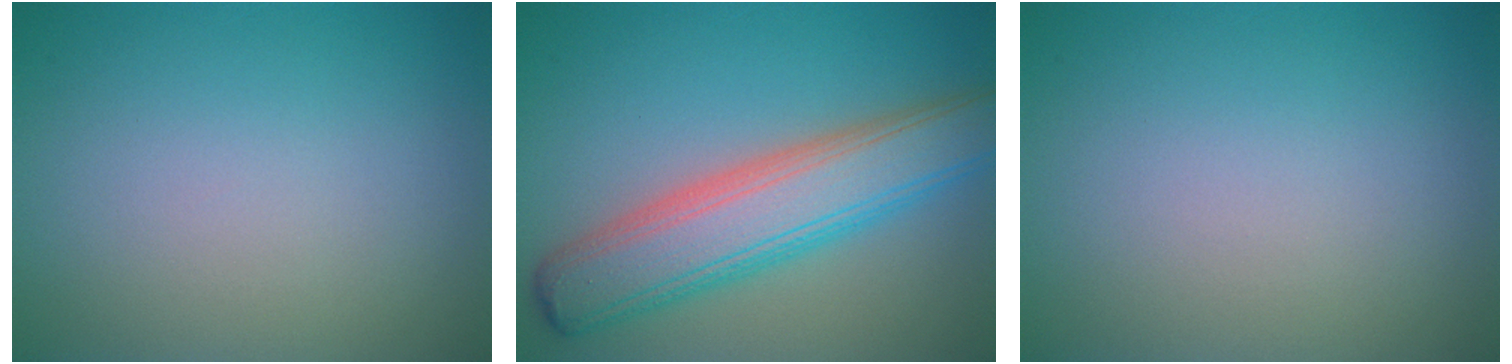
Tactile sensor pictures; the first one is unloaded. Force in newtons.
{"total": 7.8, "press": 7.8, "slide": 0.6}
{"total": 0.0}